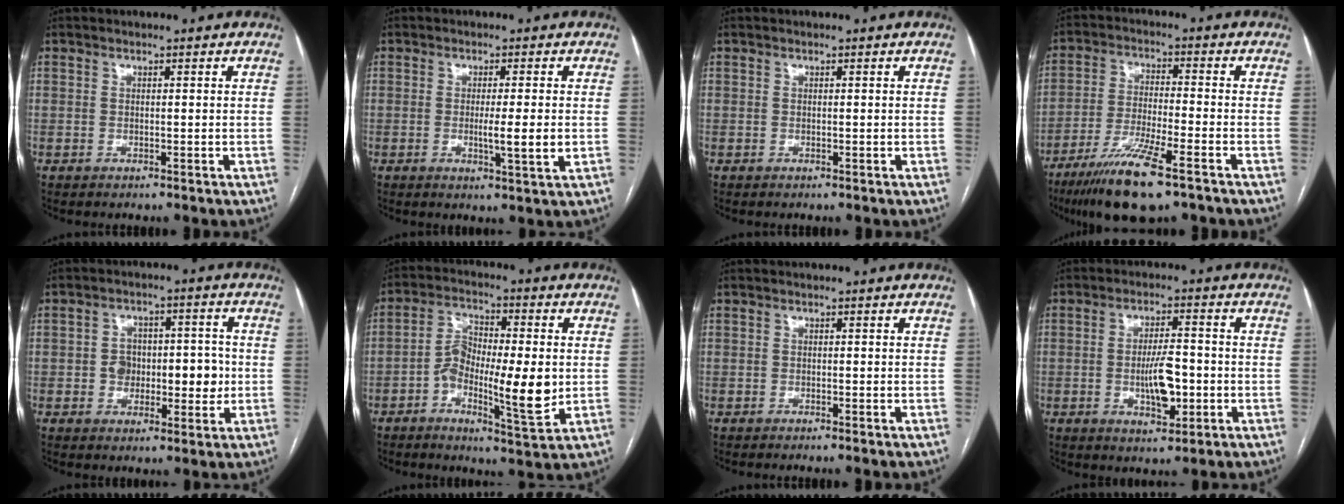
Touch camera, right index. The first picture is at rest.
{"total": 4.8, "force": [-0.5, -0.2, 4.8], "torque": [-0.077, -0.011, -0.008]}
{"total": 0.0}
{"total": 12.0, "force": [-7.8, 1.1, 9.0], "torque": [-0.172, -0.030, -0.138]}
{"total": 8.1, "force": [-0.7, 5.0, 6.3], "torque": [-0.078, 0.024, -0.004]}
{"total": 13.2, "force": [-1.6, 5.9, 11.7], "torque": [-0.205, 0.009, -0.028]}
{"total": 0.6, "force": [-0.5, -0.2, 0.3], "torque": [-0.006, 0.003, -0.010]}
{"total": 7.1, "force": [-1.4, 2.3, 6.5], "torque": [-0.119, 0.001, -0.020]}